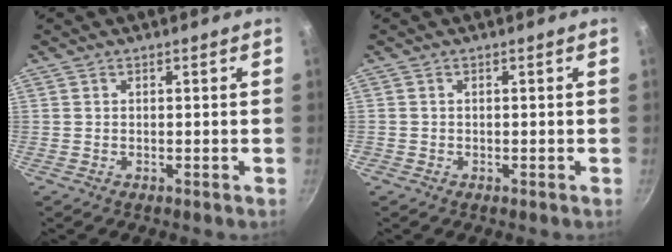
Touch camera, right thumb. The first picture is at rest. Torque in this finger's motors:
{"motor_torque": [-0.22, 0.10, -0.19, 0.05, 0.04]}